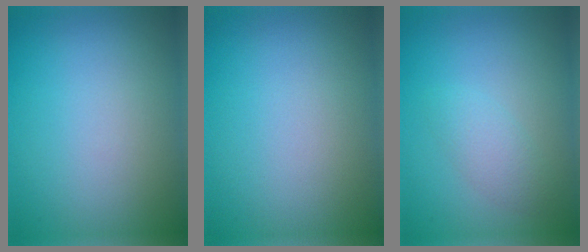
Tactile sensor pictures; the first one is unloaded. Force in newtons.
{"total": 0.0}
{"total": 1.9, "press": 1.9, "slide": 0.0}